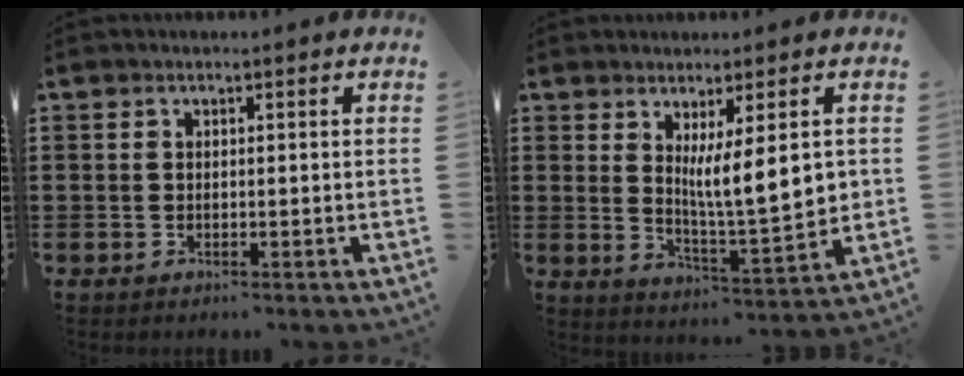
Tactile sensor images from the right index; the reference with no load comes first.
{"total": 8.4, "force": [2.3, 1.2, 8.0], "torque": [-0.135, -0.014, 0.036]}